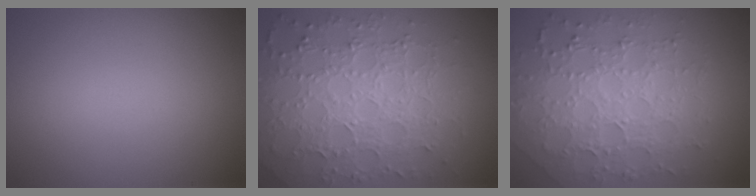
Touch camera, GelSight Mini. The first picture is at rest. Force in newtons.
{"total": 7.6, "press": 5.6, "slide": 5.2}
{"total": 7.3, "press": 5.2, "slide": 5.1}